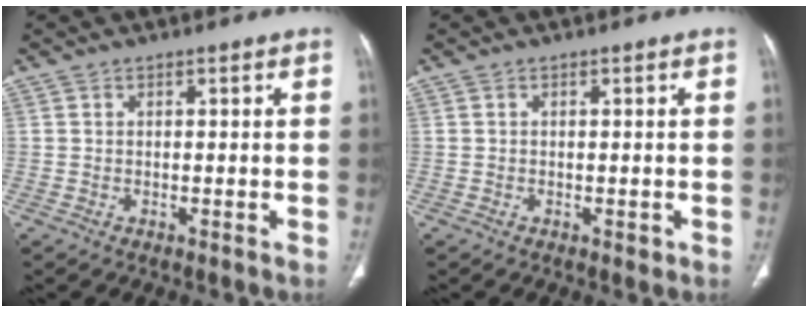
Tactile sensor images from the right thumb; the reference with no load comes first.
{"total": 0.8, "force": [-0.3, 0.5, 0.6], "torque": [-0.008, -0.001, -0.002]}